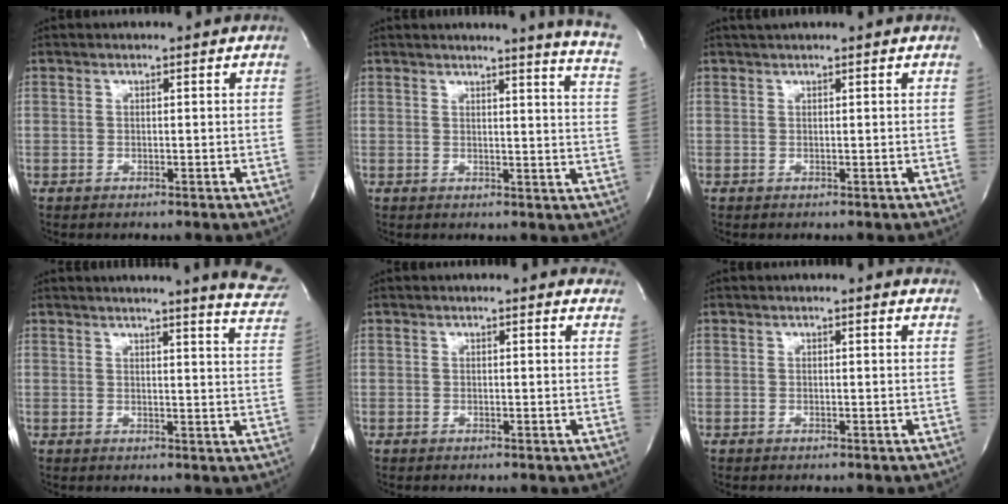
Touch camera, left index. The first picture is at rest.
{"total": 10.0, "force": [8.4, -1.3, 5.2], "torque": [-0.066, -0.069, 0.068]}
{"total": 1.6, "force": [1.4, -0.3, 0.7], "torque": [-0.010, 0.017, 0.030]}
{"total": 12.3, "force": [11.4, -0.3, 4.6], "torque": [-0.049, -0.065, 0.107]}
{"total": 5.3, "force": [4.9, 1.2, 1.5], "torque": [-0.010, 0.003, 0.035]}
{"total": 3.0, "force": [2.9, 0.2, 0.7], "torque": [-0.013, -0.005, 0.016]}